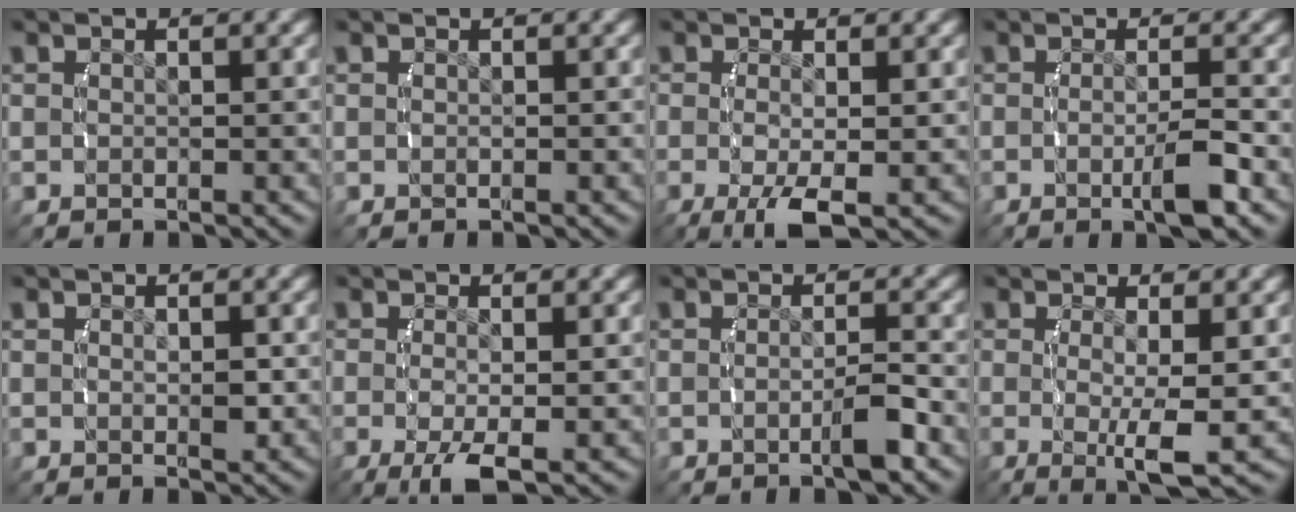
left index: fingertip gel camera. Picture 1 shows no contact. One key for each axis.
{"total": 0.0}
{"total": 4.3, "fx": -2.0, "fy": 1.4, "fz": 3.6, "tx": -0.084, "ty": -0.037, "tz": -0.015}
{"total": 3.0, "fx": -1.2, "fy": 0.1, "fz": 2.8, "tx": -0.044, "ty": -0.003, "tz": -0.021}
{"total": 0.9, "fx": 0.0, "fy": 0.3, "fz": 0.9, "tx": -0.016, "ty": -0.010, "tz": 0.006}
{"total": 3.9, "fx": -2.0, "fy": 1.2, "fz": 3.1, "tx": -0.076, "ty": -0.033, "tz": -0.017}
{"total": 2.3, "fx": -1.2, "fy": 0.1, "fz": 2.0, "tx": -0.028, "ty": 0.000, "tz": -0.023}
{"total": 4.8, "fx": -1.1, "fy": 0.7, "fz": 4.6, "tx": -0.079, "ty": -0.022, "tz": -0.010}